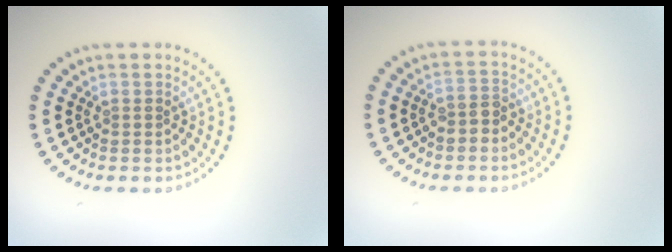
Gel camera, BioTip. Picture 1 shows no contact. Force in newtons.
{"total": 1.7, "press": 1.5, "slide": 0.8}